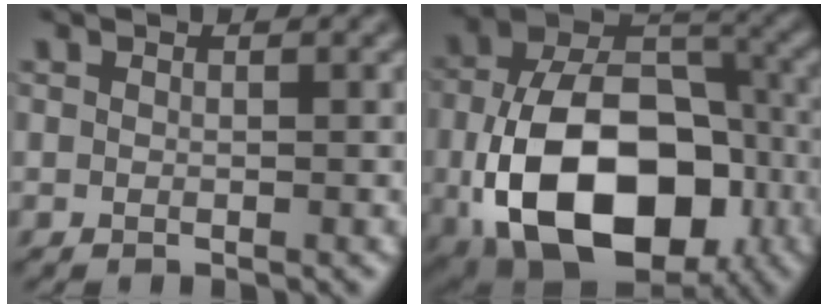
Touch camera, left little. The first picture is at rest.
{"total": 15.8, "force": [-4.6, 10.1, 11.2], "torque": [-0.191, -0.029, -0.068]}